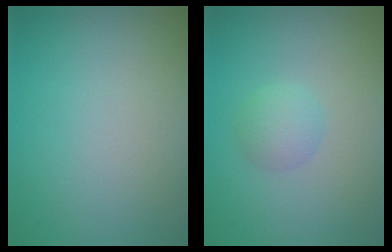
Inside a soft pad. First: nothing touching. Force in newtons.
{"total": 1.8, "press": 1.8, "slide": 0.2}